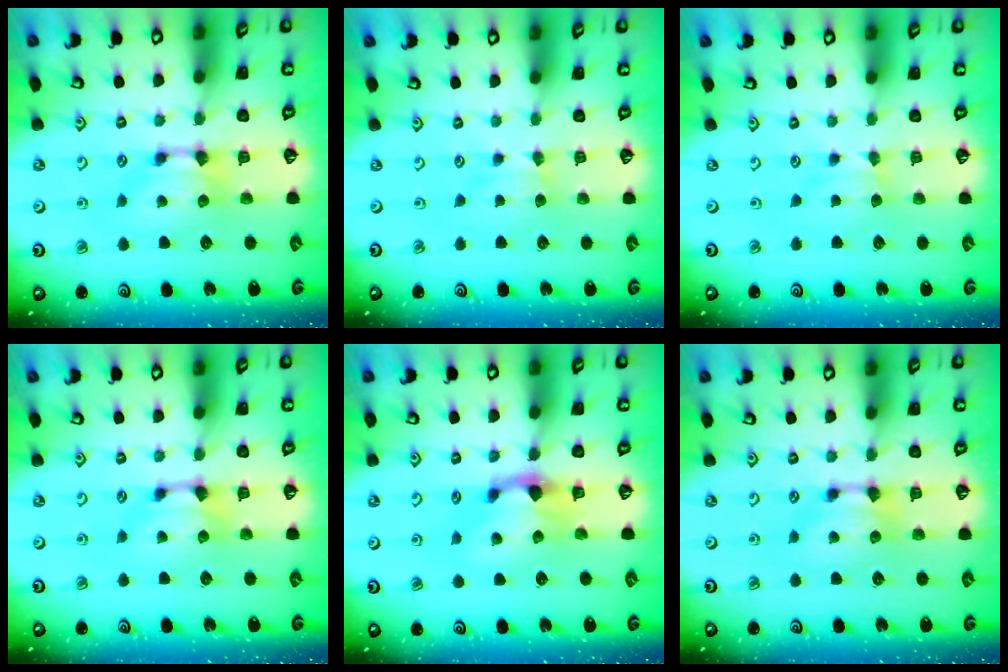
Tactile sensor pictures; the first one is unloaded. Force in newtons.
{"total": 1.8, "press": 1.8, "slide": 0.4}
{"total": 1.8, "press": 1.8, "slide": 0.4}
{"total": 1.1, "press": 0.4, "slide": 1.0}
{"total": 1.7, "press": 0.9, "slide": 1.4}
{"total": 0.0}